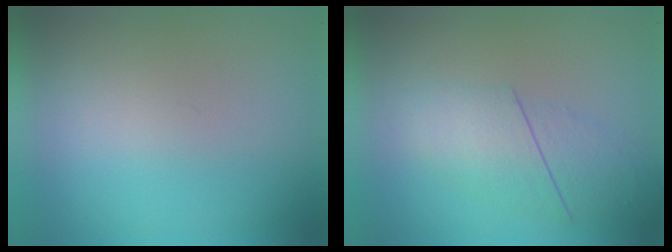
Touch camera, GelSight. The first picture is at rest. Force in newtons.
{"total": 2.3}